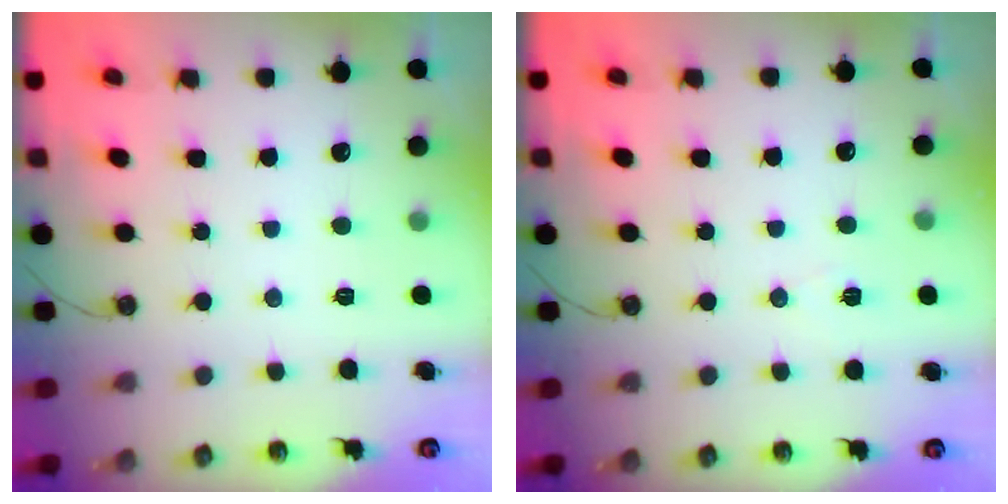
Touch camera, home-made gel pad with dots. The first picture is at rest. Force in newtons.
{"total": 5.9, "press": 3.7, "slide": 4.5}